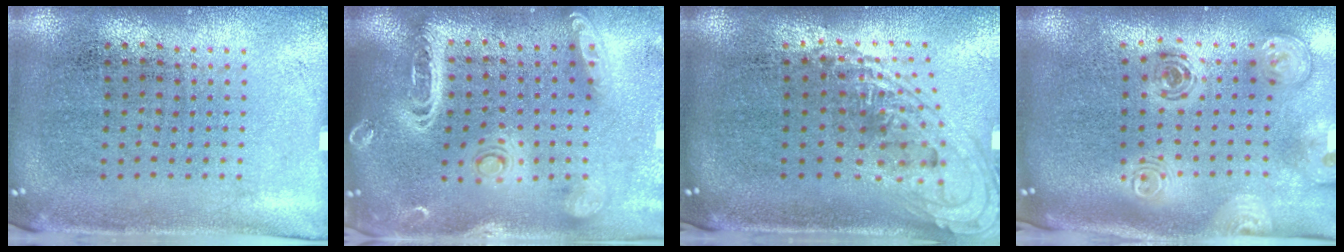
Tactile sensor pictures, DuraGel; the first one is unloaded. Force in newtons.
{"total": 2.9, "press": 2.5, "slide": 1.6}
{"total": 1.8, "press": 1.4, "slide": 1.2}
{"total": 2.3, "press": 1.8, "slide": 1.5}